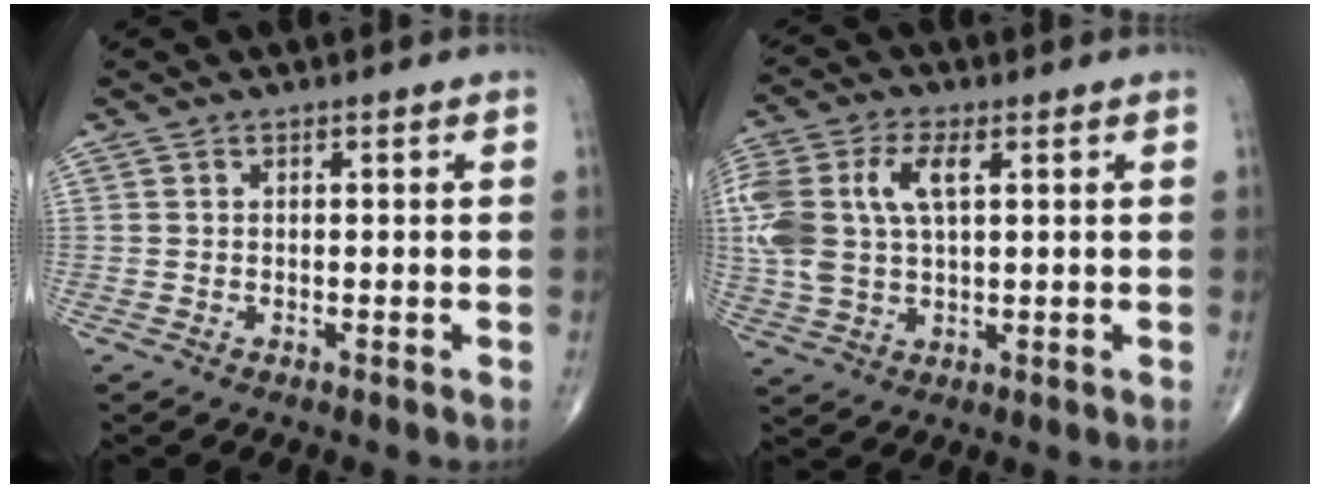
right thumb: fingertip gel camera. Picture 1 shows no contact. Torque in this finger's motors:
{"motor_torque": [0.78, 0.81, 1.49, 0.38, 0.53]}